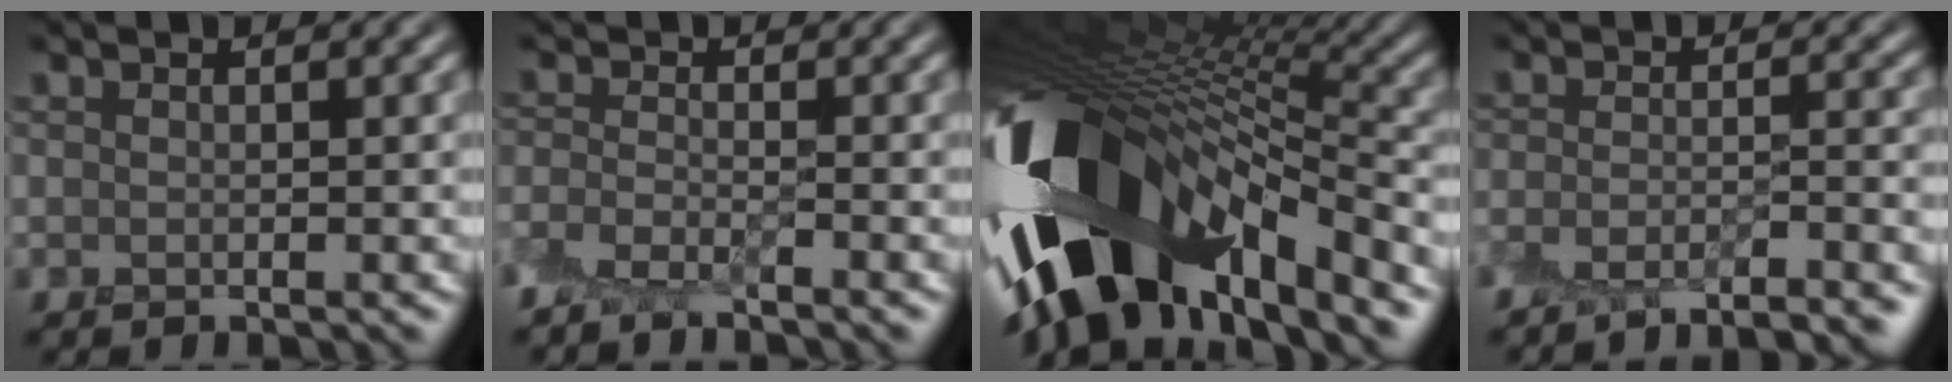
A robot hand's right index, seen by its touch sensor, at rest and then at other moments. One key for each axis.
{"total": 2.1, "fx": -2.0, "fy": 0.3, "fz": 0.5, "tx": -0.017, "ty": -0.005, "tz": -0.052}
{"total": 16.2, "fx": -5.5, "fy": 7.7, "fz": 13.2, "tx": -0.251, "ty": -0.015, "tz": -0.093}
{"total": 6.8, "fx": -6.3, "fy": 1.1, "fz": 2.4, "tx": -0.037, "ty": -0.004, "tz": -0.093}